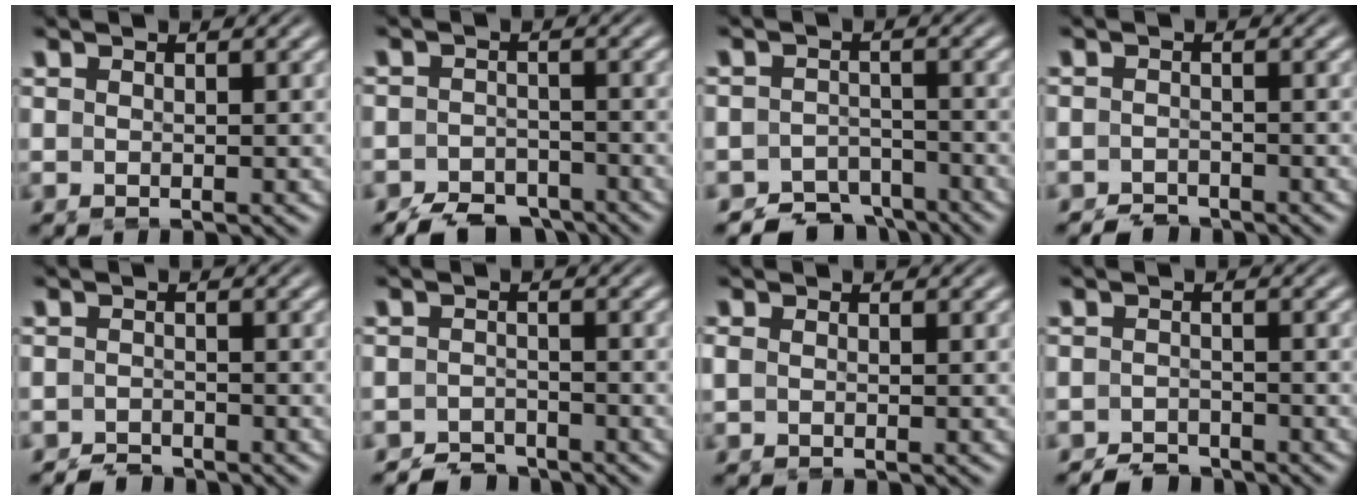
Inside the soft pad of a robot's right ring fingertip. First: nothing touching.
{"total": 5.9, "force": [-5.5, 2.0, 0.6], "torque": [0.019, -0.016, -0.099]}
{"total": 8.0, "force": [-6.7, 4.2, 1.3], "torque": [0.003, -0.026, -0.118]}
{"total": 3.2, "force": [-3.1, 0.6, -0.3], "torque": [0.010, -0.020, -0.053]}
{"total": 3.0, "force": [-3.0, 0.4, -0.4], "torque": [0.012, -0.019, -0.052]}
{"total": 4.5, "force": [-4.3, 1.2, -0.1], "torque": [0.016, -0.020, -0.077]}
{"total": 0.8, "force": [-0.4, 0.6, 0.2], "torque": [-0.017, -0.007, -0.006]}
{"total": 3.8, "force": [-3.7, 0.8, -0.2], "torque": [0.016, -0.018, -0.066]}